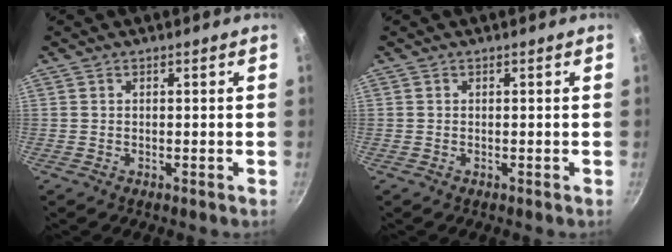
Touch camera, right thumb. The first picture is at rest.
{"total": 0.0}